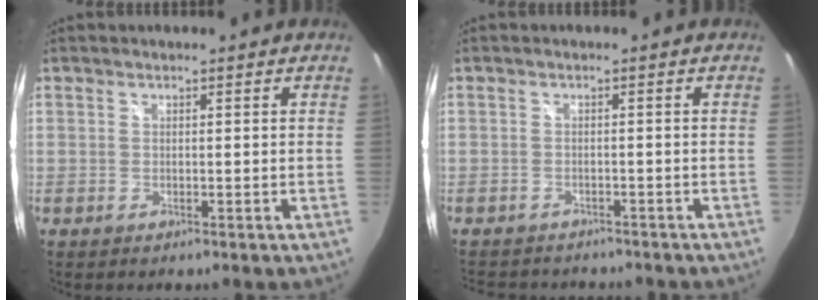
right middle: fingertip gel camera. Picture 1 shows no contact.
{"total": 7.1, "force": [-6.4, 2.5, 2.1], "torque": [-0.052, -0.012, -0.093]}